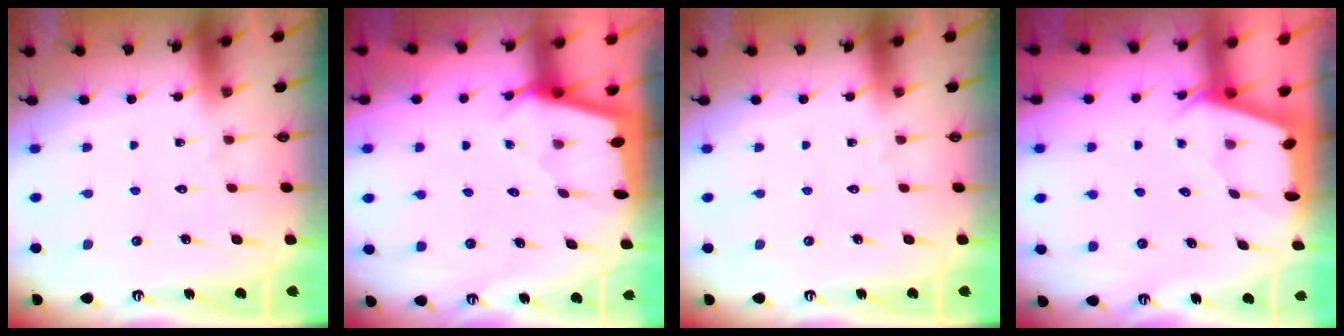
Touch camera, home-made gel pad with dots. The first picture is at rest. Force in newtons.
{"total": 2.1, "press": 2.0, "slide": 0.3}
{"total": 0.0}
{"total": 2.2, "press": 2.2, "slide": 0.3}